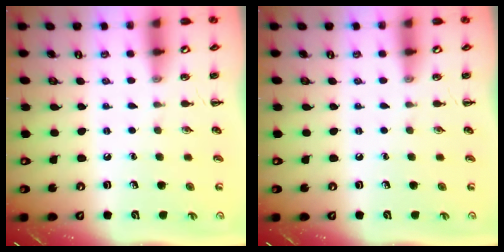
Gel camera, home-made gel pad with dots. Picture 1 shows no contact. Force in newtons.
{"total": 0.0}